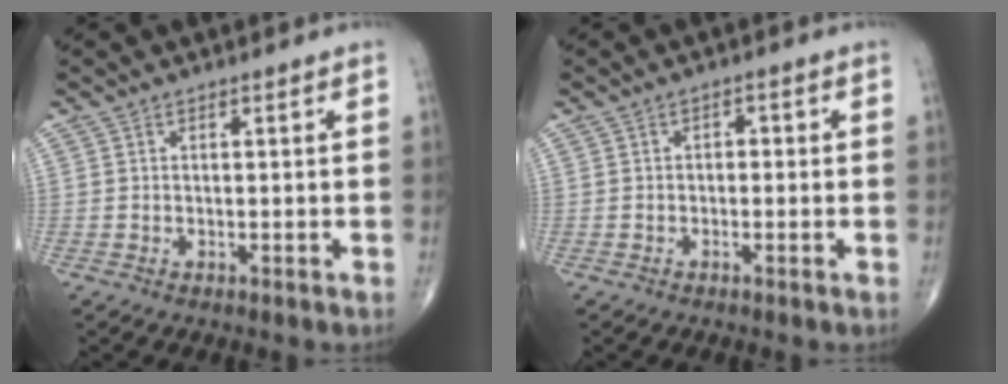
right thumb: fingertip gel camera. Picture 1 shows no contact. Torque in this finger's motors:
{"motor_torque": [-0.14, 0.08, 0.10, 0.05, 0.05]}